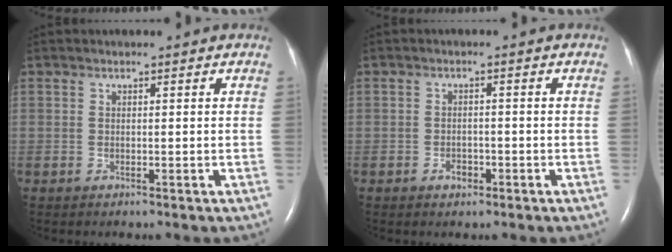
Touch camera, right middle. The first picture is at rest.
{"total": 1.9, "force": [-1.1, 1.2, 1.0], "torque": [-0.015, 0.004, -0.016]}